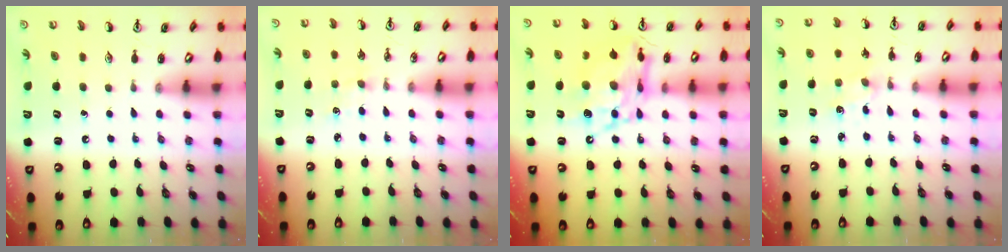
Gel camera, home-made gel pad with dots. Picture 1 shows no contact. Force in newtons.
{"total": 2.0, "press": 2.0, "slide": 0.3}
{"total": 13.4, "press": 13.3, "slide": 1.3}
{"total": 2.7, "press": 2.7, "slide": 0.3}